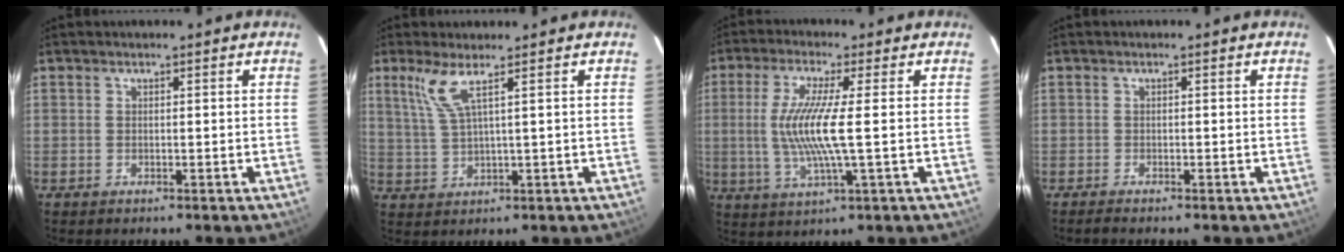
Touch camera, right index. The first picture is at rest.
{"total": 4.6, "force": [2.5, -0.4, 3.9], "torque": [-0.083, -0.007, 0.058]}
{"total": 10.1, "force": [0.0, 0.3, 10.1], "torque": [-0.202, -0.008, 0.003]}
{"total": 1.4, "force": [-1.3, 0.1, 0.6], "torque": [-0.016, -0.006, -0.021]}